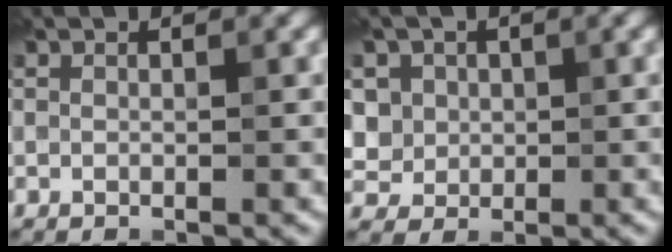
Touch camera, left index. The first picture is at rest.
{"total": 4.4, "force": [1.1, 4.0, 1.4], "torque": [-0.014, 0.019, 0.013]}